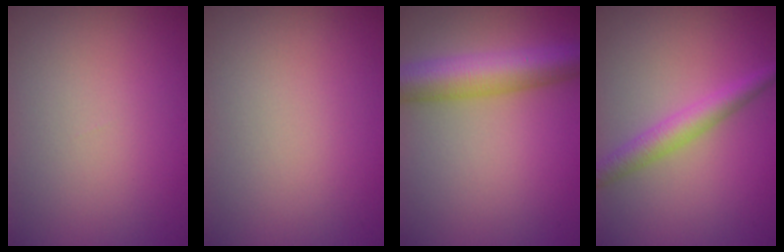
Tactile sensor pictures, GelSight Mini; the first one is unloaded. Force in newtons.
{"total": 0.0}
{"total": 6.4, "press": 6.4, "slide": 0.1}
{"total": 2.9, "press": 2.9, "slide": 0.0}